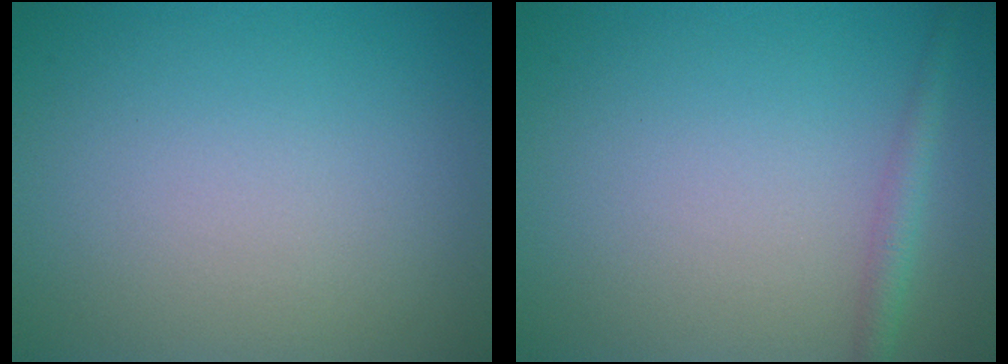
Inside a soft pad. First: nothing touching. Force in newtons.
{"total": 1.8, "press": 1.8, "slide": 0.1}